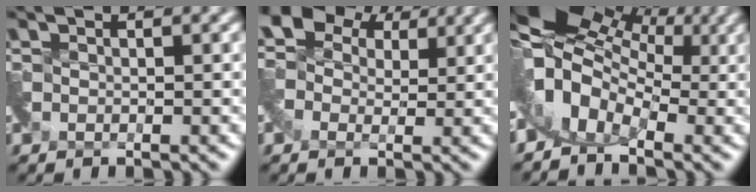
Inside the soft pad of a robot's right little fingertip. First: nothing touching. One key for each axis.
{"total": 6.5, "fx": 1.9, "fy": 4.8, "fz": 3.9, "tx": -0.085, "ty": 0.035, "tz": 0.022}
{"total": 7.8, "fx": 0.2, "fy": 5.3, "fz": 5.8, "tx": -0.092, "ty": 0.013, "tz": -0.010}